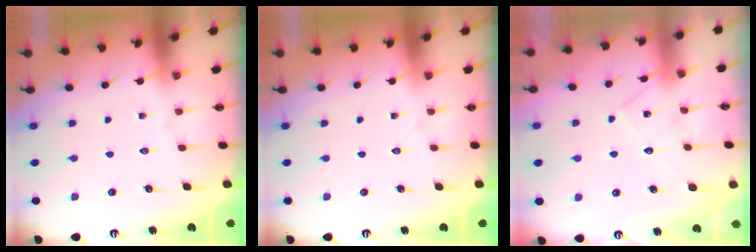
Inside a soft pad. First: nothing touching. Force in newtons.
{"total": 0.0}
{"total": 10.0, "press": 10.0, "slide": 0.7}